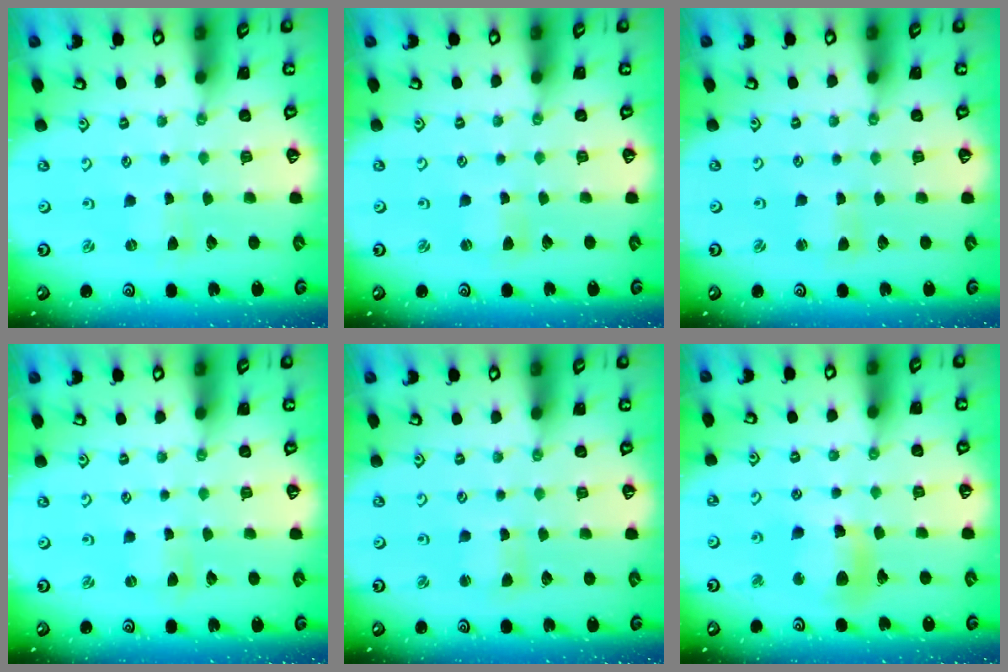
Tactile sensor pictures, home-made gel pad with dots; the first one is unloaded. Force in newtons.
{"total": 1.1, "press": 1.0, "slide": 0.2}
{"total": 1.0, "press": 1.0, "slide": 0.2}
{"total": 0.7, "press": 0.6, "slide": 0.3}
{"total": 2.0, "press": 2.0, "slide": 0.3}
{"total": 11.4, "press": 11.3, "slide": 1.5}